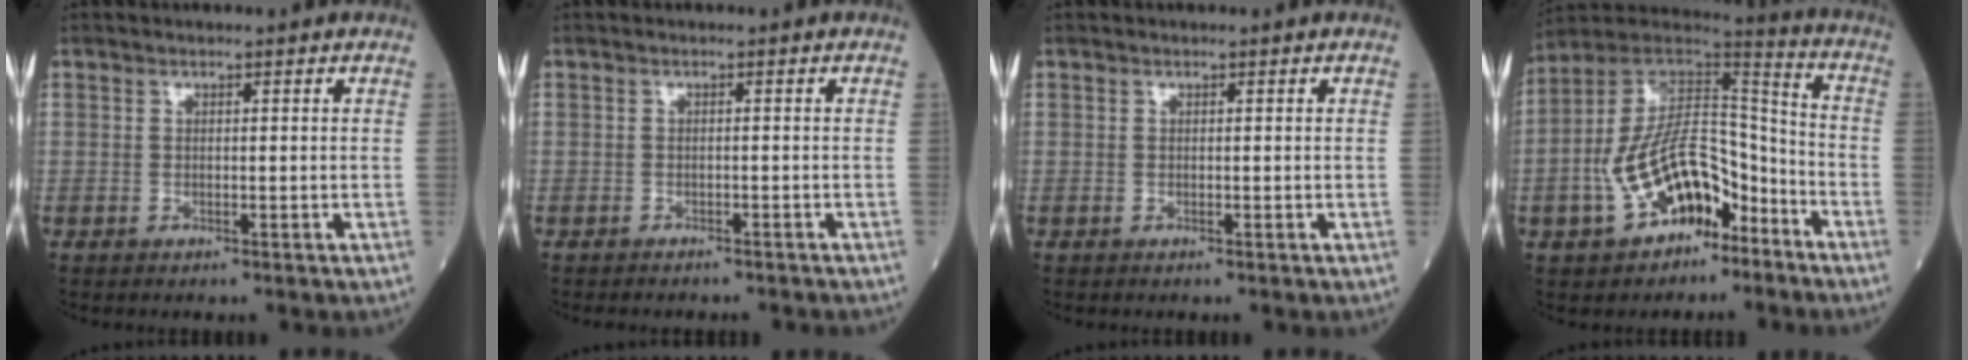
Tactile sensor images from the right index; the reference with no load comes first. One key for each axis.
{"total": 4.2, "fx": -3.8, "fy": 1.7, "fz": 1.0, "tx": -0.011, "ty": 0.000, "tz": -0.047}
{"total": 0.0}
{"total": 15.5, "fx": -6.6, "fy": 7.9, "fz": 11.5, "tx": -0.220, "ty": 0.033, "tz": -0.112}